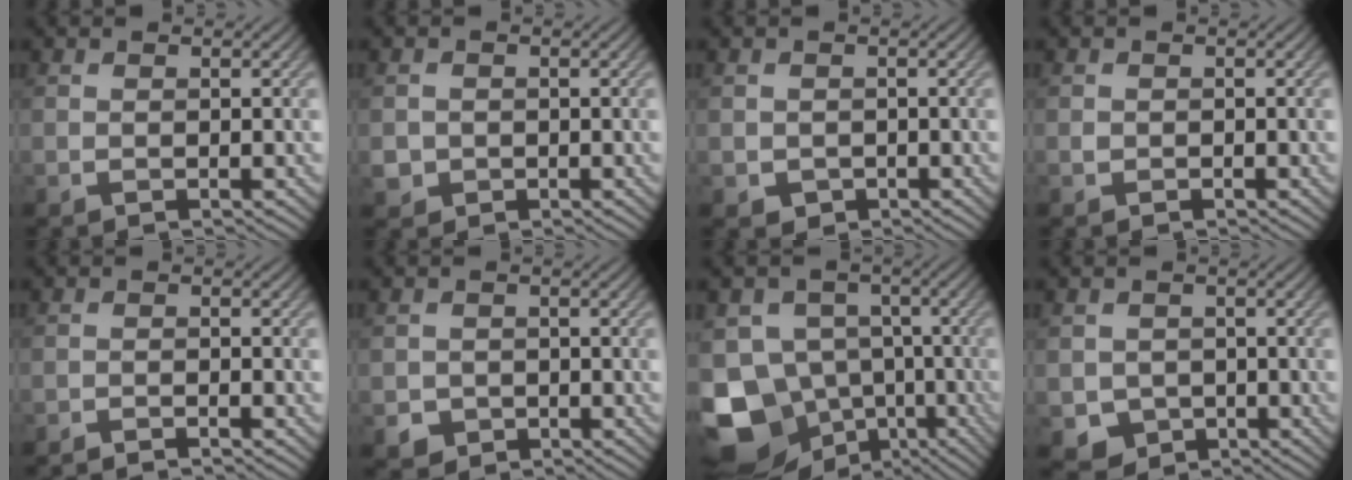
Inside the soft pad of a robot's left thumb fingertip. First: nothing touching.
{"total": 2.0, "force": [-0.6, 1.9, 0.3], "torque": [-0.010, -0.007, -0.013]}
{"total": 1.8, "force": [-0.6, 1.7, 0.5], "torque": [-0.012, -0.011, -0.013]}
{"total": 0.5, "force": [-0.3, 0.5, 0.0], "torque": [0.001, -0.005, -0.006]}
{"total": 1.8, "force": [-1.7, 0.0, 0.7], "torque": [-0.012, 0.000, -0.034]}
{"total": 2.2, "force": [-1.1, 1.9, 0.4], "torque": [-0.003, -0.007, -0.020]}
{"total": 15.0, "force": [-6.6, 11.4, 7.2], "torque": [-0.195, -0.017, -0.096]}
{"total": 3.5, "force": [-1.2, 3.1, 1.0], "torque": [-0.029, -0.014, -0.027]}